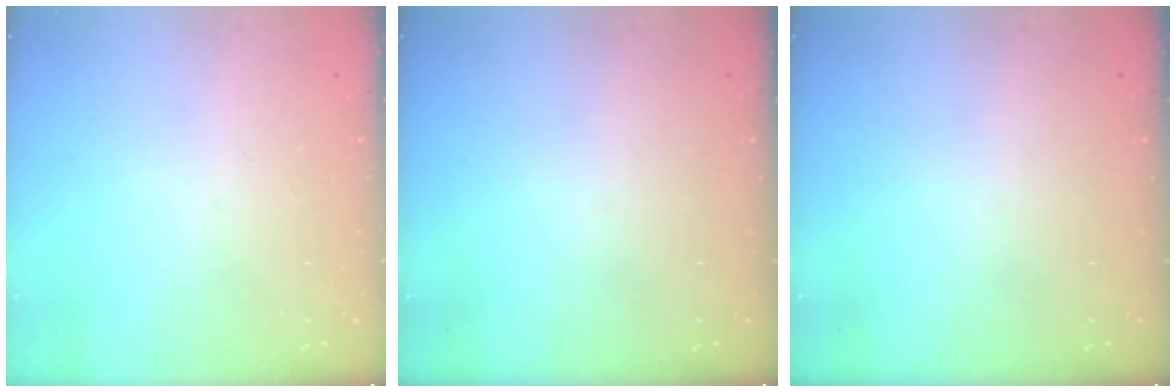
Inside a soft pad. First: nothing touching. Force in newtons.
{"total": 0.0}
{"total": 0.0}